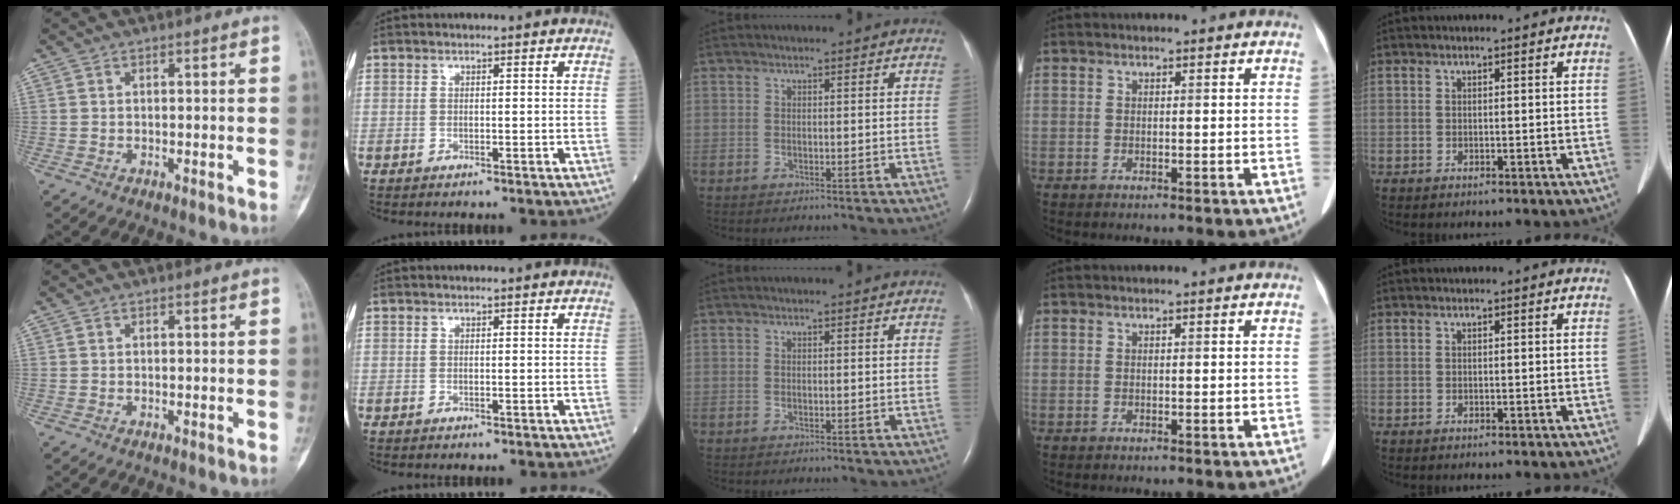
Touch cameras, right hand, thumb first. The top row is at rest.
{}